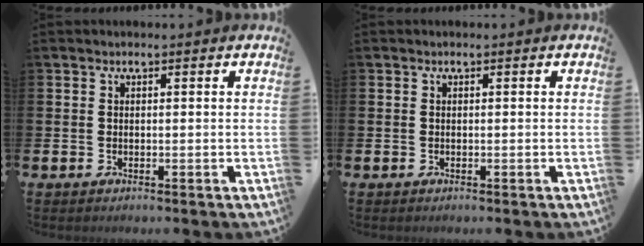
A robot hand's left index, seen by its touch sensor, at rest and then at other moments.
{"total": 0.0}